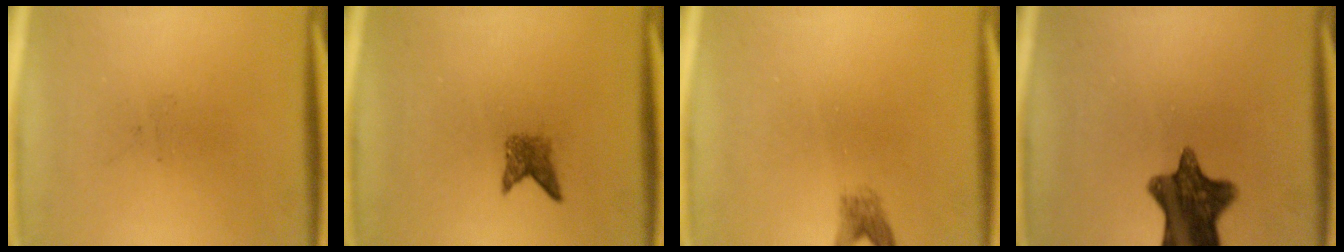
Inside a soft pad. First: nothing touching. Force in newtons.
{"total": 2.1}
{"total": 1.8}
{"total": 11.2}